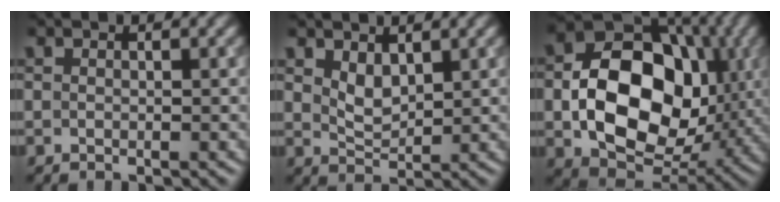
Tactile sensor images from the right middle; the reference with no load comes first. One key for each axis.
{"total": 2.2, "fx": 1.3, "fy": 1.1, "fz": 1.4, "tx": -0.031, "ty": -0.006, "tz": 0.032}
{"total": 13.1, "fx": -0.6, "fy": 9.5, "fz": 8.9, "tx": -0.144, "ty": -0.002, "tz": -0.009}